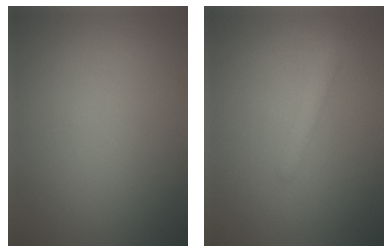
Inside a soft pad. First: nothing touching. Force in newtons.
{"total": 1.4, "press": 1.4, "slide": 0.0}